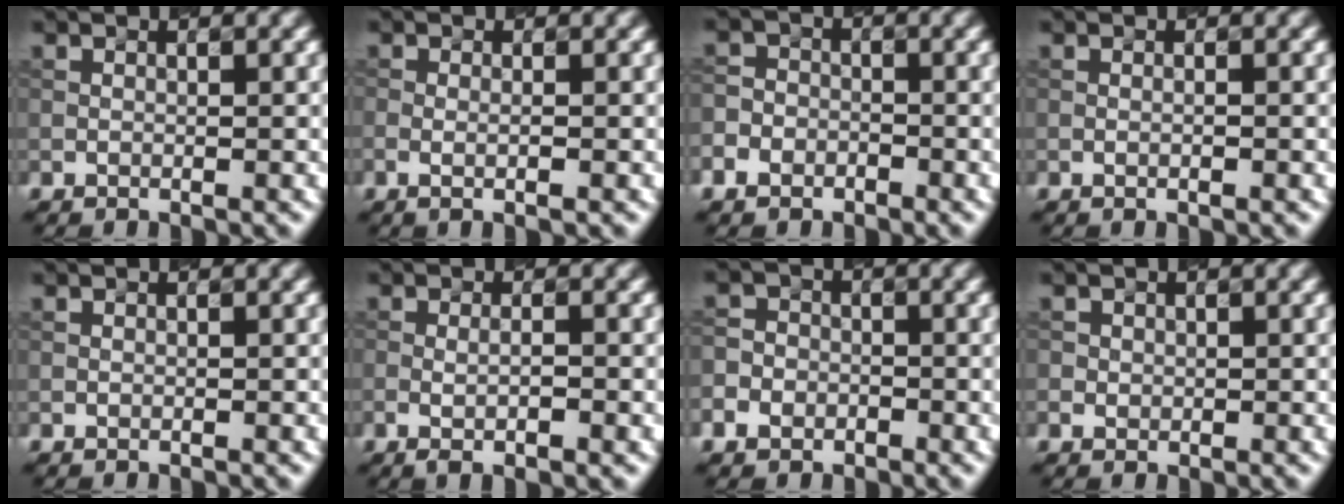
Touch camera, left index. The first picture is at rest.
{"total": 1.4, "force": [-0.2, 0.4, 1.4], "torque": [-0.021, -0.007, -0.007]}
{"total": 3.0, "force": [-1.9, 2.2, 0.7], "torque": [0.001, 0.000, -0.044]}
{"total": 1.0, "force": [0.1, 0.4, 0.9], "torque": [-0.007, -0.005, -0.009]}
{"total": 0.0}
{"total": 2.7, "force": [-0.7, 0.5, 2.6], "torque": [-0.040, -0.005, -0.011]}
{"total": 3.5, "force": [-1.9, 2.8, 0.9], "torque": [-0.001, -0.004, -0.047]}
{"total": 1.0, "force": [0.0, 1.0, 0.2], "torque": [0.003, -0.003, 0.000]}